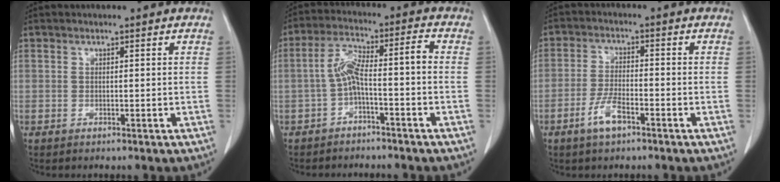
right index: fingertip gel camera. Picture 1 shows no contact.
{"total": 6.9, "force": [-2.0, 1.0, 6.6], "torque": [-0.130, 0.040, -0.036]}
{"total": 4.9, "force": [-2.9, 1.3, 3.8], "torque": [-0.078, -0.001, -0.054]}